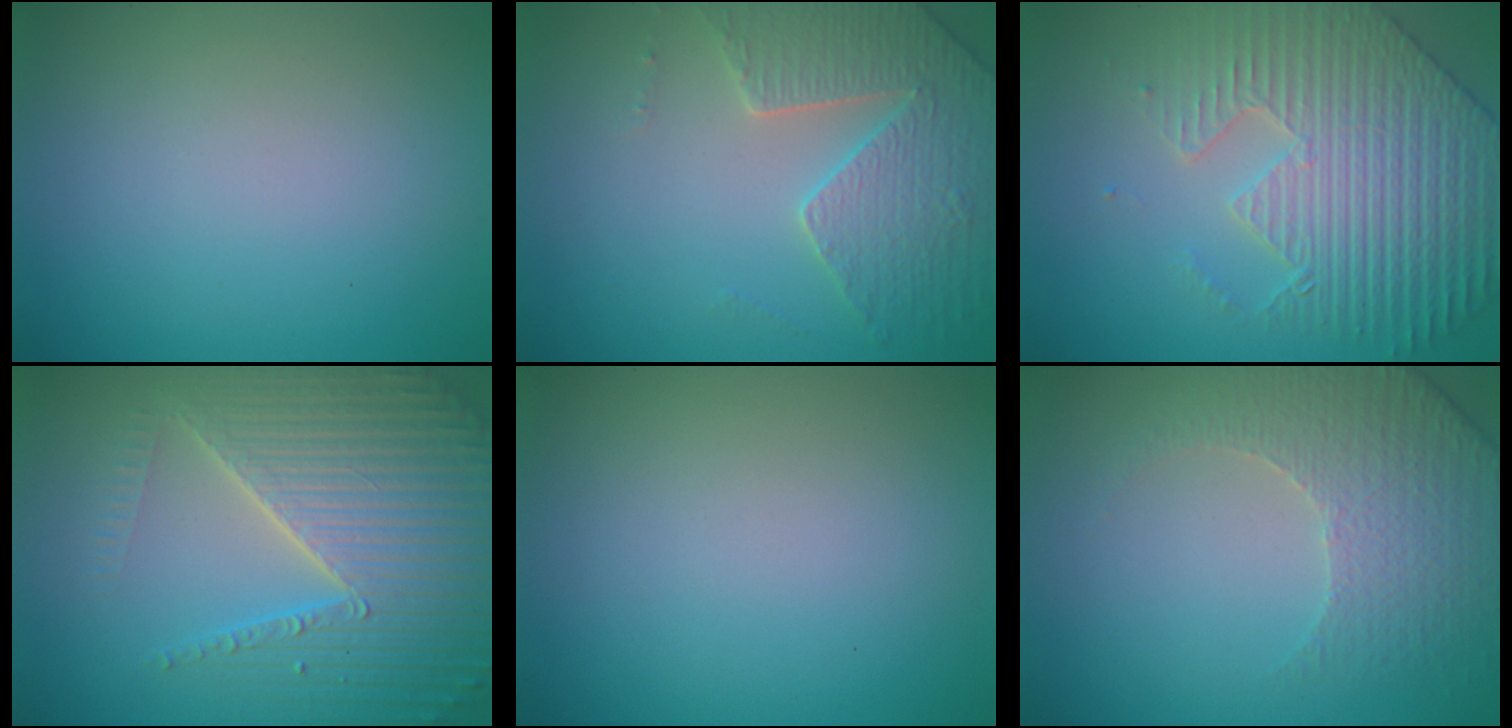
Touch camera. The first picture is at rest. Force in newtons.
{"total": 4.3, "press": 4.1, "slide": 1.1}
{"total": 7.1, "press": 5.9, "slide": 4.0}
{"total": 6.9, "press": 6.7, "slide": 1.6}
{"total": 0.0}
{"total": 4.7, "press": 3.6, "slide": 3.0}